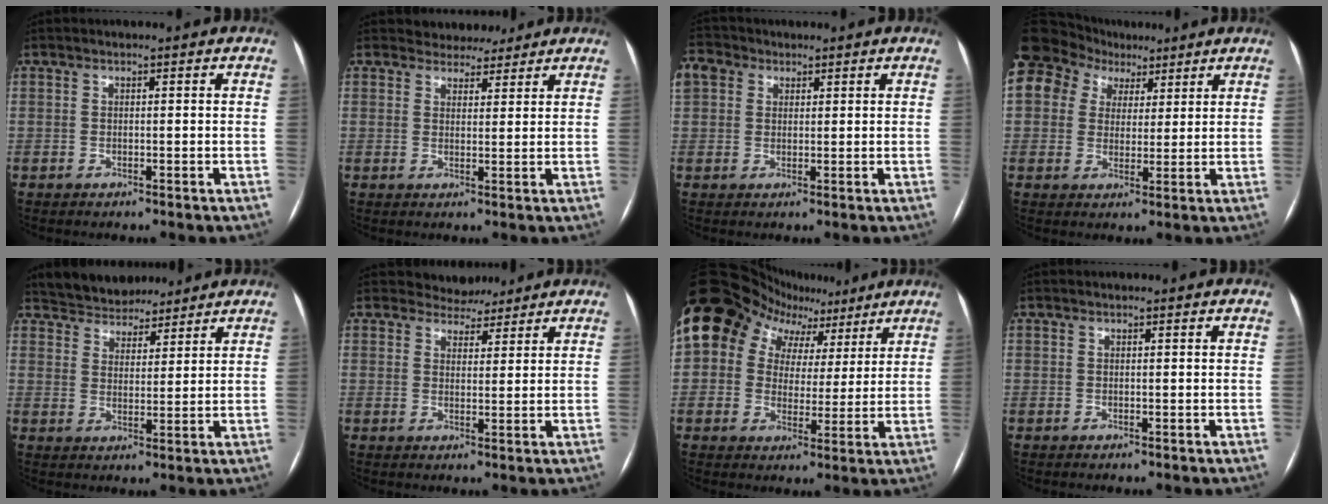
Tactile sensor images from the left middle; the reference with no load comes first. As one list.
[{"total": 4.7, "force": [4.2, 2.0, 0.4], "torque": [0.001, 0.006, 0.057]}, {"total": 7.7, "force": [3.9, 5.6, 3.5], "torque": [-0.096, 0.036, 0.078]}, {"total": 23.5, "force": [11.8, 17.9, 9.7], "torque": [-0.307, 0.109, 0.223]}, {"total": 8.2, "force": [7.5, 3.1, 1.2], "torque": [-0.013, 0.015, 0.118]}, {"total": 4.0, "force": [3.7, 1.7, -0.2], "torque": [0.004, 0.002, 0.052]}, {"total": 19.0, "force": [10.0, 14.4, 7.4], "torque": [-0.165, 0.088, 0.160]}, {"total": 0.0}]